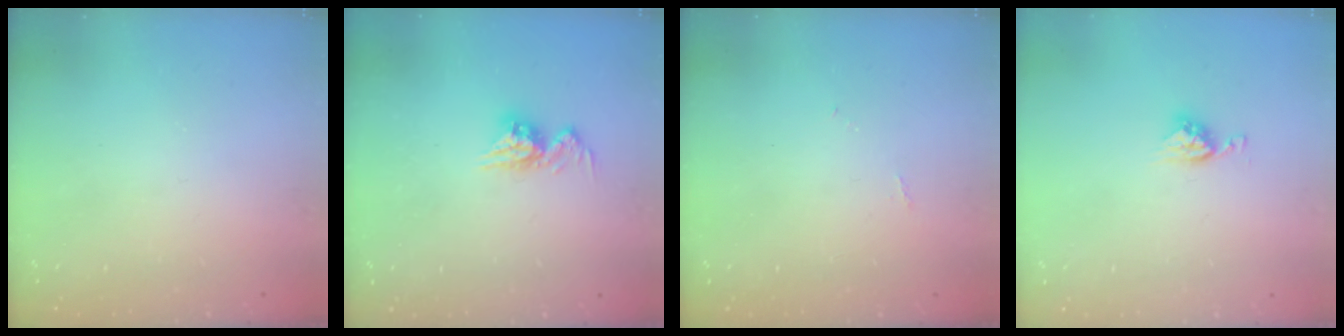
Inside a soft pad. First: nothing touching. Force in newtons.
{"total": 9.4, "press": 9.4, "slide": 0.9}
{"total": 4.0, "press": 4.0, "slide": 0.6}
{"total": 5.3, "press": 5.3, "slide": 0.1}